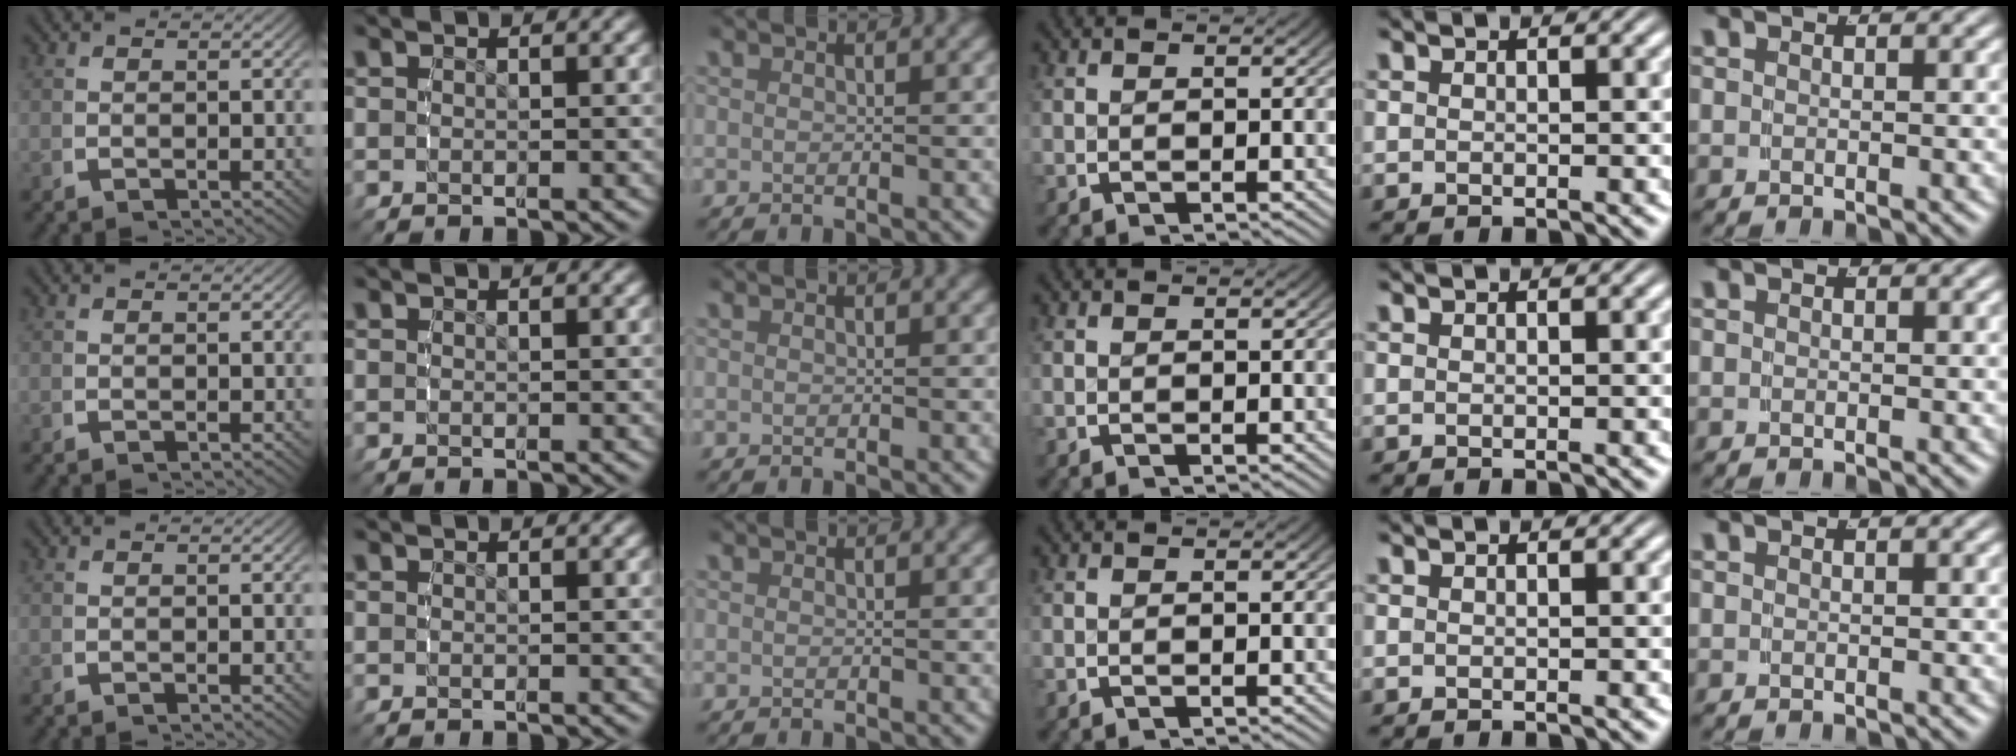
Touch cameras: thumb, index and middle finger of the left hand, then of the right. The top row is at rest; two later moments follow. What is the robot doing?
{"motion": "reach", "object": "coat"}